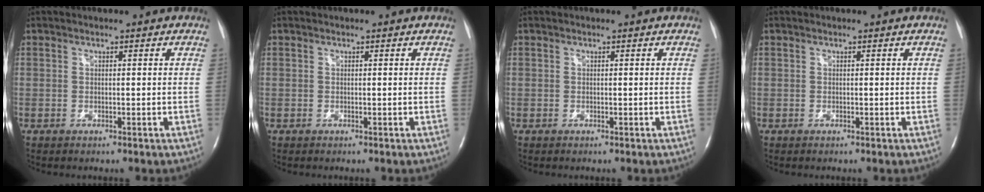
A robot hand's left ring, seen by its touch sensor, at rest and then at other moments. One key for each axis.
{"total": 0.0}
{"total": 0.0}
{"total": 0.0}